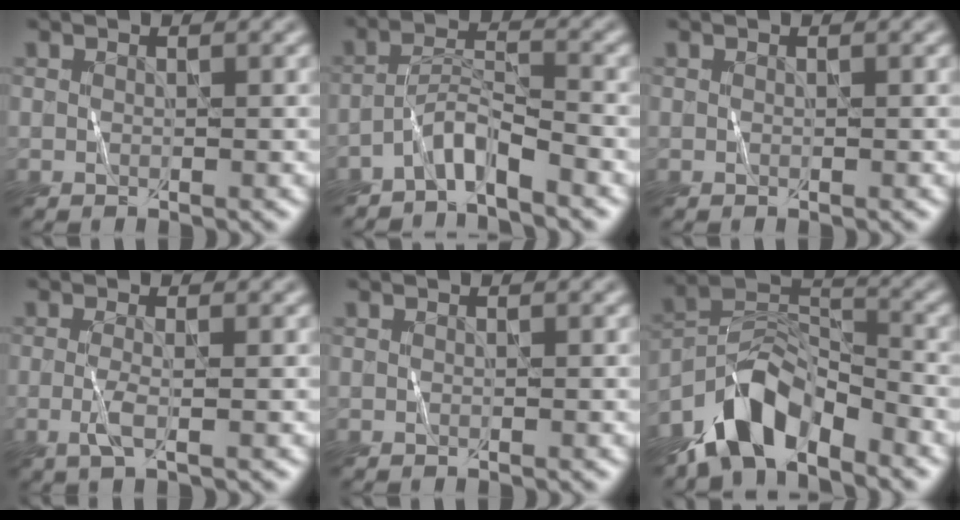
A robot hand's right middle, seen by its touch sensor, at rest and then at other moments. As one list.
[{"total": 3.2, "force": [-2.7, 0.3, 1.6], "torque": [-0.026, 0.014, -0.059]}, {"total": 0.0}, {"total": 1.7, "force": [-0.5, 0.3, 1.5], "torque": [-0.040, -0.002, -0.012]}, {"total": 0.0}, {"total": 7.0, "force": [-5.4, 3.0, 3.5], "torque": [-0.052, 0.012, -0.105]}]